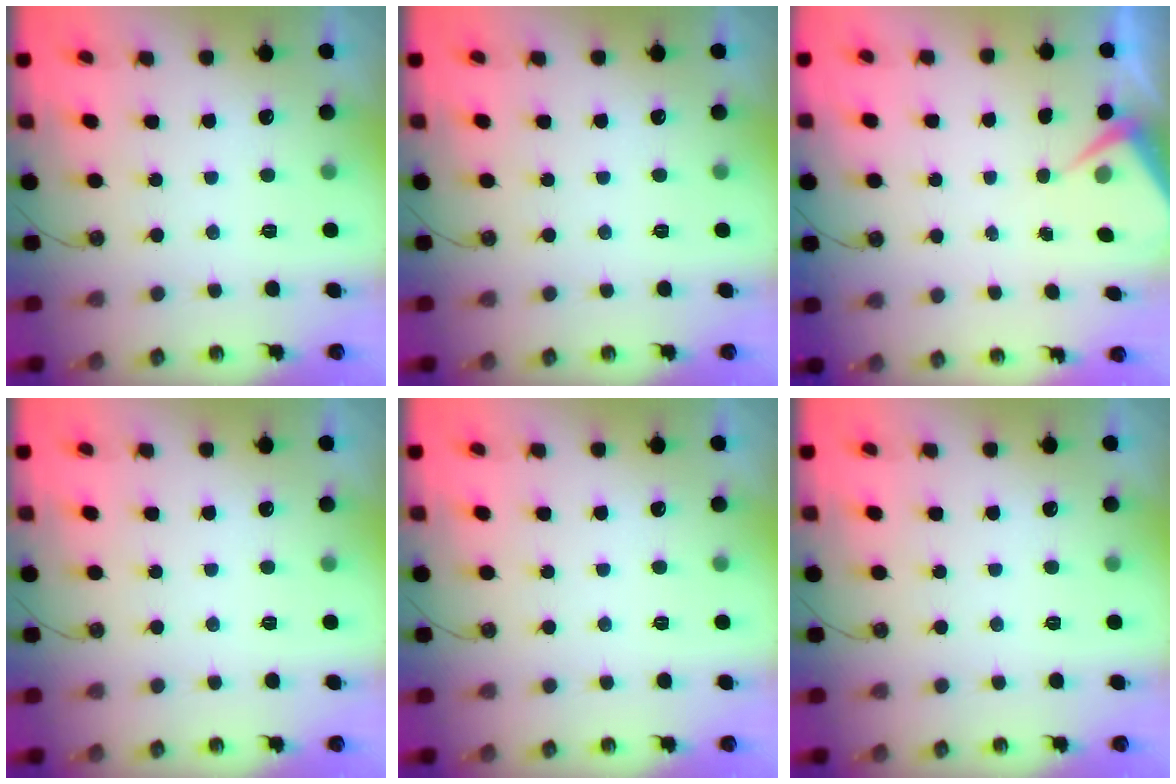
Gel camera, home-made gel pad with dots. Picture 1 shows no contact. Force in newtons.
{"total": 0.0}
{"total": 4.2, "press": 4.2, "slide": 0.6}
{"total": 0.0}
{"total": 0.0}
{"total": 0.0}